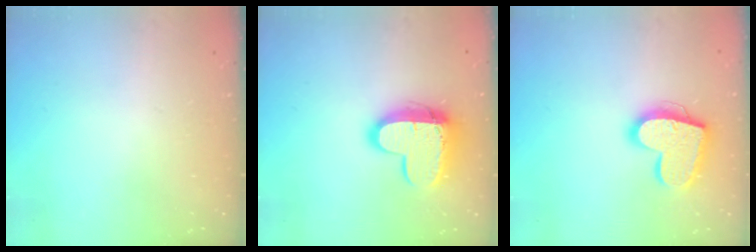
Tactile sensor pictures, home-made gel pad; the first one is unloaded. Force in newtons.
{"total": 14.4, "press": 14.4, "slide": 1.0}
{"total": 17.9, "press": 17.9, "slide": 1.3}